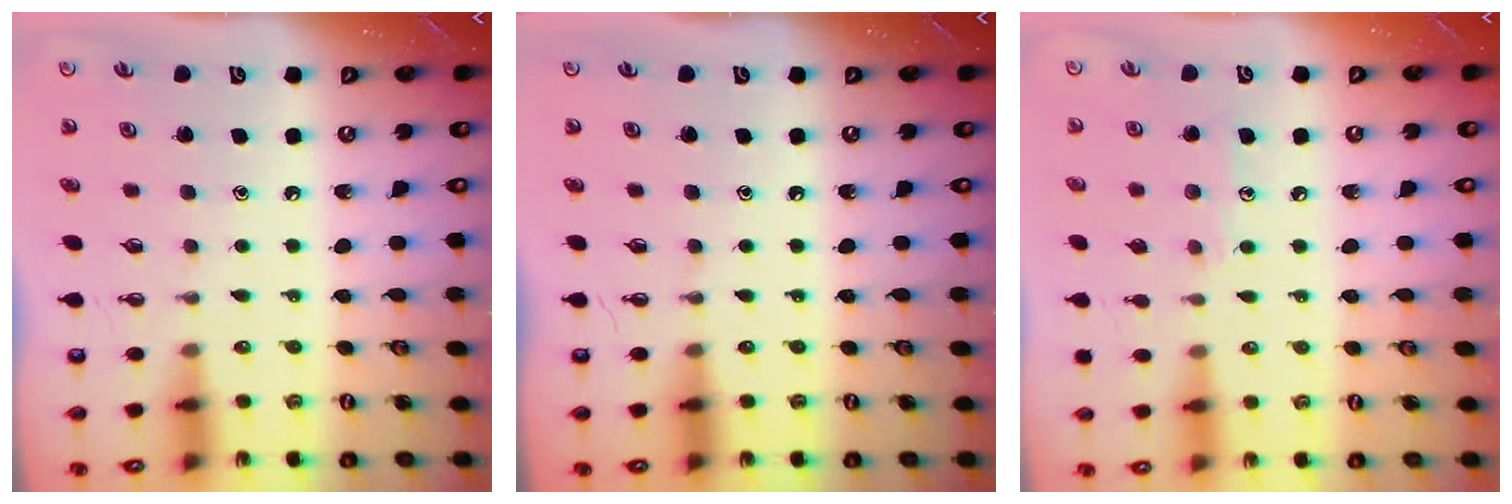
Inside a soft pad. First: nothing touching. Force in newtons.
{"total": 0.0}
{"total": 7.6, "press": 7.5, "slide": 0.6}